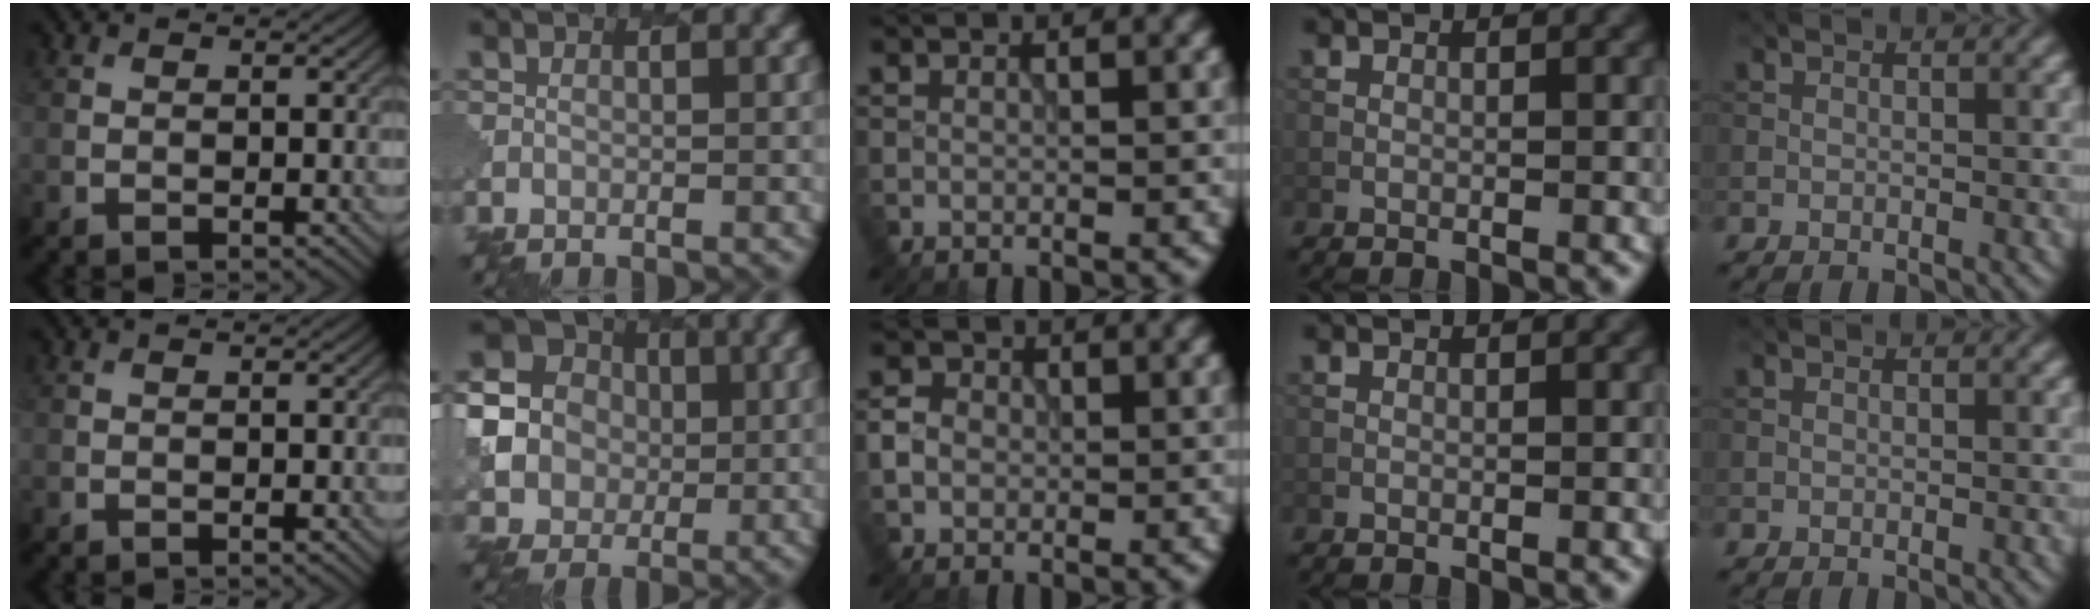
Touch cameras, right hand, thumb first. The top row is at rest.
{"index": {"total": 12.1, "force": [0.9, 11.5, 3.4], "torque": [-0.128, 0.002, 0.002]}, "middle": {"total": 2.1, "force": [-0.2, 1.9, 0.8], "torque": [-0.013, 0.002, -0.006]}}